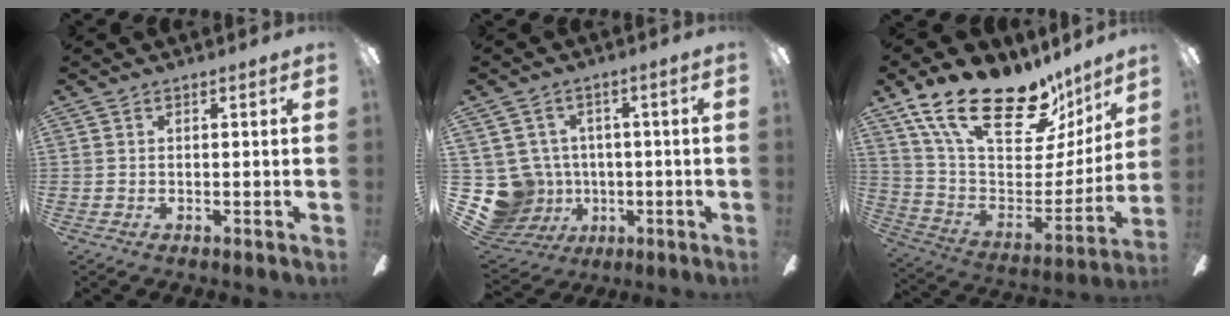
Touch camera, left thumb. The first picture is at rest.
{"total": 10.9, "force": [-1.1, 10.5, 2.7], "torque": [-0.099, 0.003, -0.013]}
{"total": 25.2, "force": [17.4, 10.7, 14.8], "torque": [-0.242, -0.112, 0.311]}